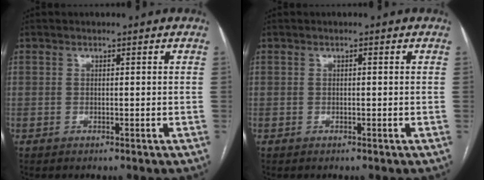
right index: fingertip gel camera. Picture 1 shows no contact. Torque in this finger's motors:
{"motor_torque": [0.14, 0.01, 0.04, 0.02]}